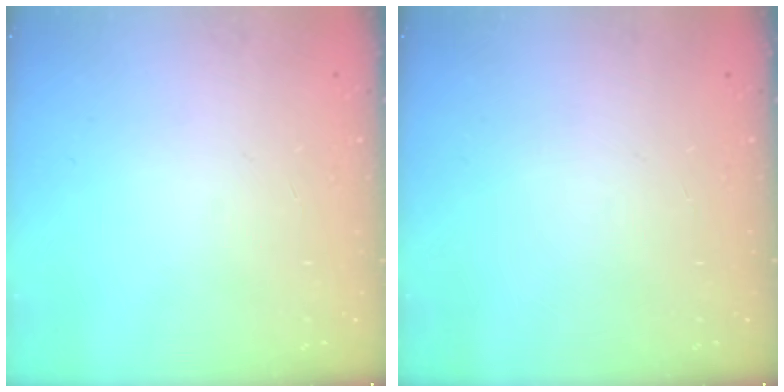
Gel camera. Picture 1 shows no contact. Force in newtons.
{"total": 0.0}